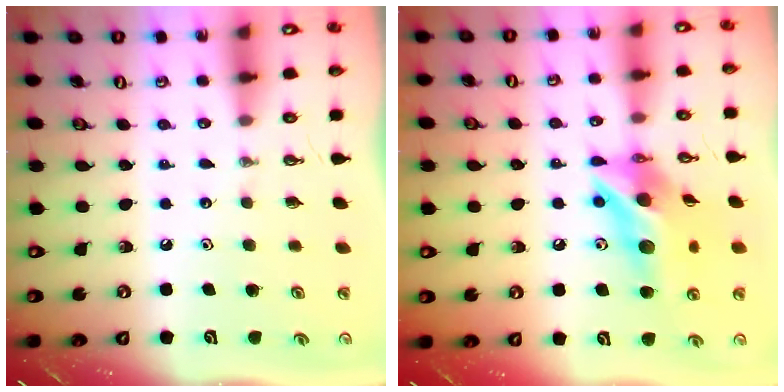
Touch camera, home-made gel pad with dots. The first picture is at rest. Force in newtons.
{"total": 14.5, "press": 14.5, "slide": 1.3}